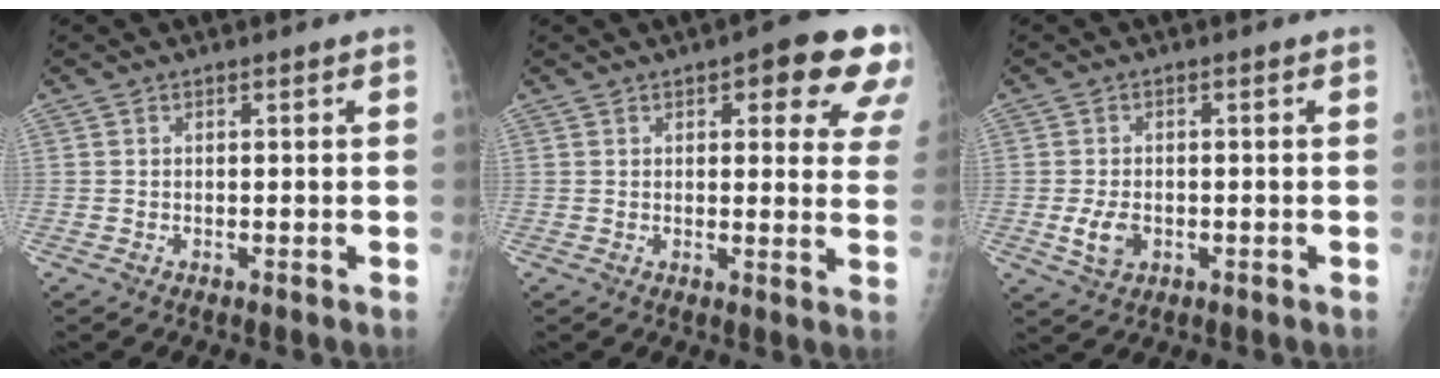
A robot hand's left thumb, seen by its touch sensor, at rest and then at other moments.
{"total": 13.9, "force": [7.3, 5.0, 10.7], "torque": [-0.085, -0.025, 0.075]}
{"total": 4.3, "force": [-1.0, 2.9, 3.0], "torque": [-0.054, -0.003, -0.013]}